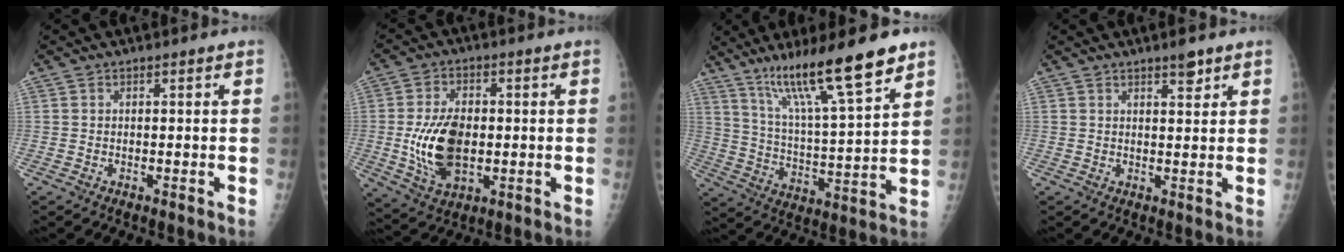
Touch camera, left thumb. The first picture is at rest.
{"total": 12.4, "force": [-1.1, 7.5, 9.8], "torque": [-0.168, -0.003, -0.010]}
{"total": 17.7, "force": [12.1, 1.9, 12.8], "torque": [-0.201, -0.061, 0.210]}
{"total": 2.4, "force": [1.7, 0.7, 1.6], "torque": [-0.017, -0.010, 0.026]}